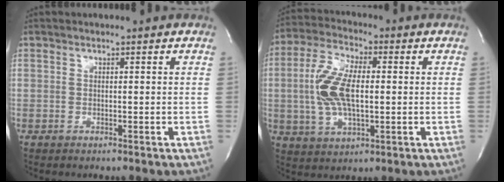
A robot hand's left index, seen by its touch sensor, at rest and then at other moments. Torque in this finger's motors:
{"motor_torque": [1.75, 0.04, 0.81, 0.21]}